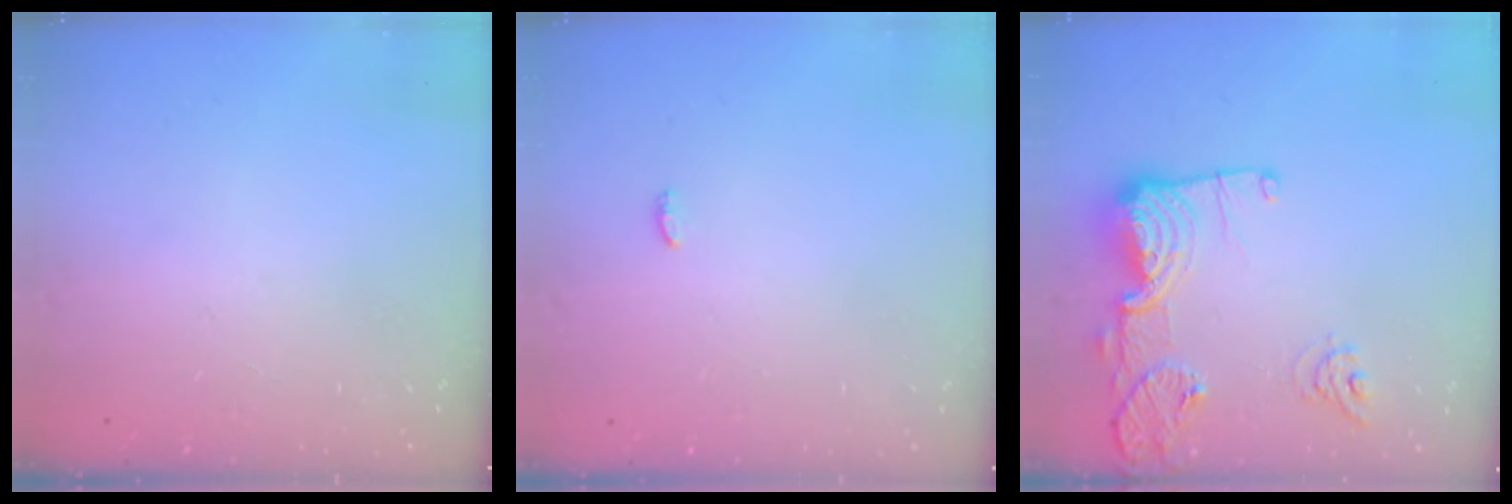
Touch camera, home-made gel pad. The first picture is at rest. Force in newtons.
{"total": 3.4, "press": 3.3, "slide": 1.0}
{"total": 17.1, "press": 17.0, "slide": 1.7}